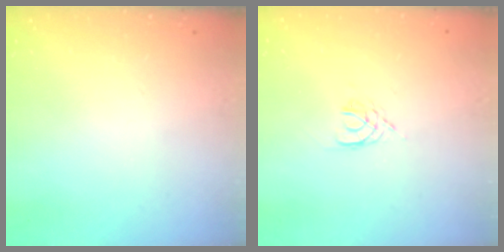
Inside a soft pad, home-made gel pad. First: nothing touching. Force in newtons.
{"total": 2.4, "press": 2.3, "slide": 0.4}